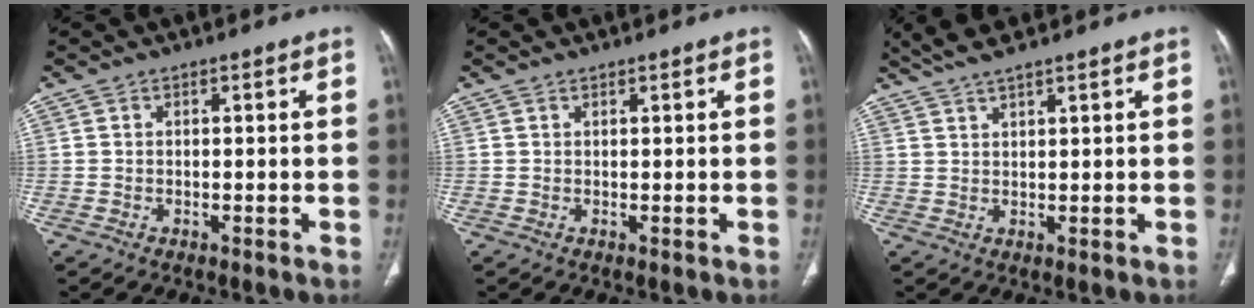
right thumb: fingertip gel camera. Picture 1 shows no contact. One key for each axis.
{"total": 0.5, "fx": 0.5, "fy": 0.1, "fz": 0.1, "tx": -0.006, "ty": -0.005, "tz": 0.009}
{"total": 5.1, "fx": 4.2, "fy": 0.3, "fz": 2.9, "tx": -0.066, "ty": 0.001, "tz": 0.085}